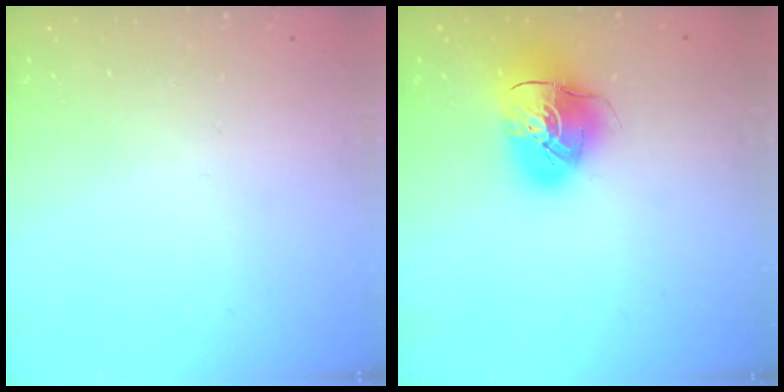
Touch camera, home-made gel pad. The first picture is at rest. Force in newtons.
{"total": 13.4, "press": 13.3, "slide": 2.0}